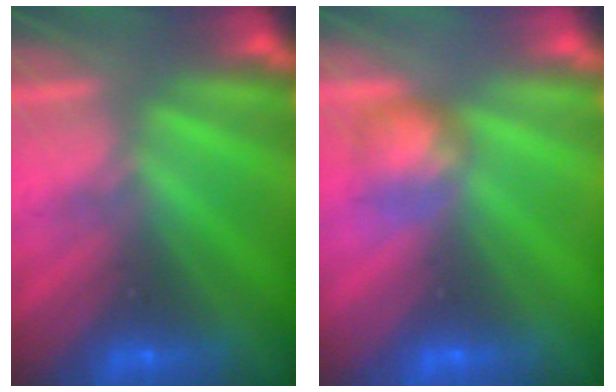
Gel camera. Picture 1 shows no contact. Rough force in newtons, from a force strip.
{"total": 3.7}